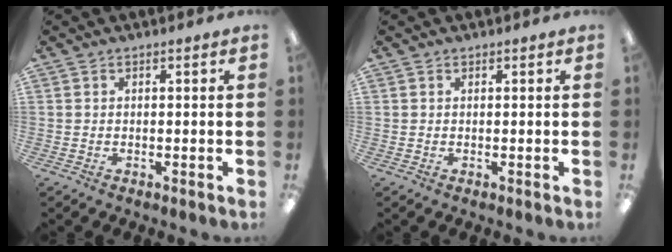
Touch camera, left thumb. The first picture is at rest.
{"total": 0.0}